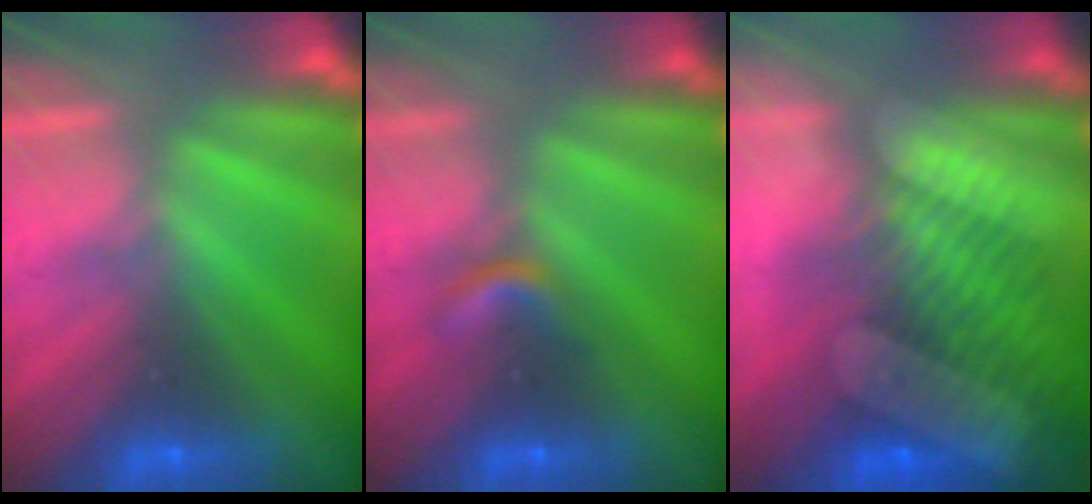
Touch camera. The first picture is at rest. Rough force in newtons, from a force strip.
{"total": 2.2}
{"total": 9.4}